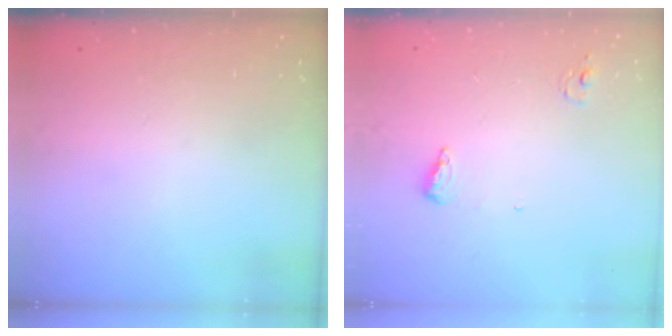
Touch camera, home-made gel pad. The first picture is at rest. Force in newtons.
{"total": 6.3, "press": 6.1, "slide": 1.6}